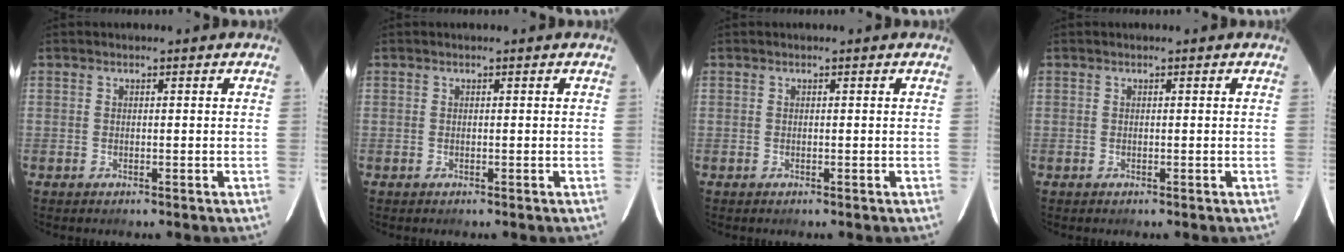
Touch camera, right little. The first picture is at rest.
{"total": 0.0}
{"total": 0.0}
{"total": 0.0}